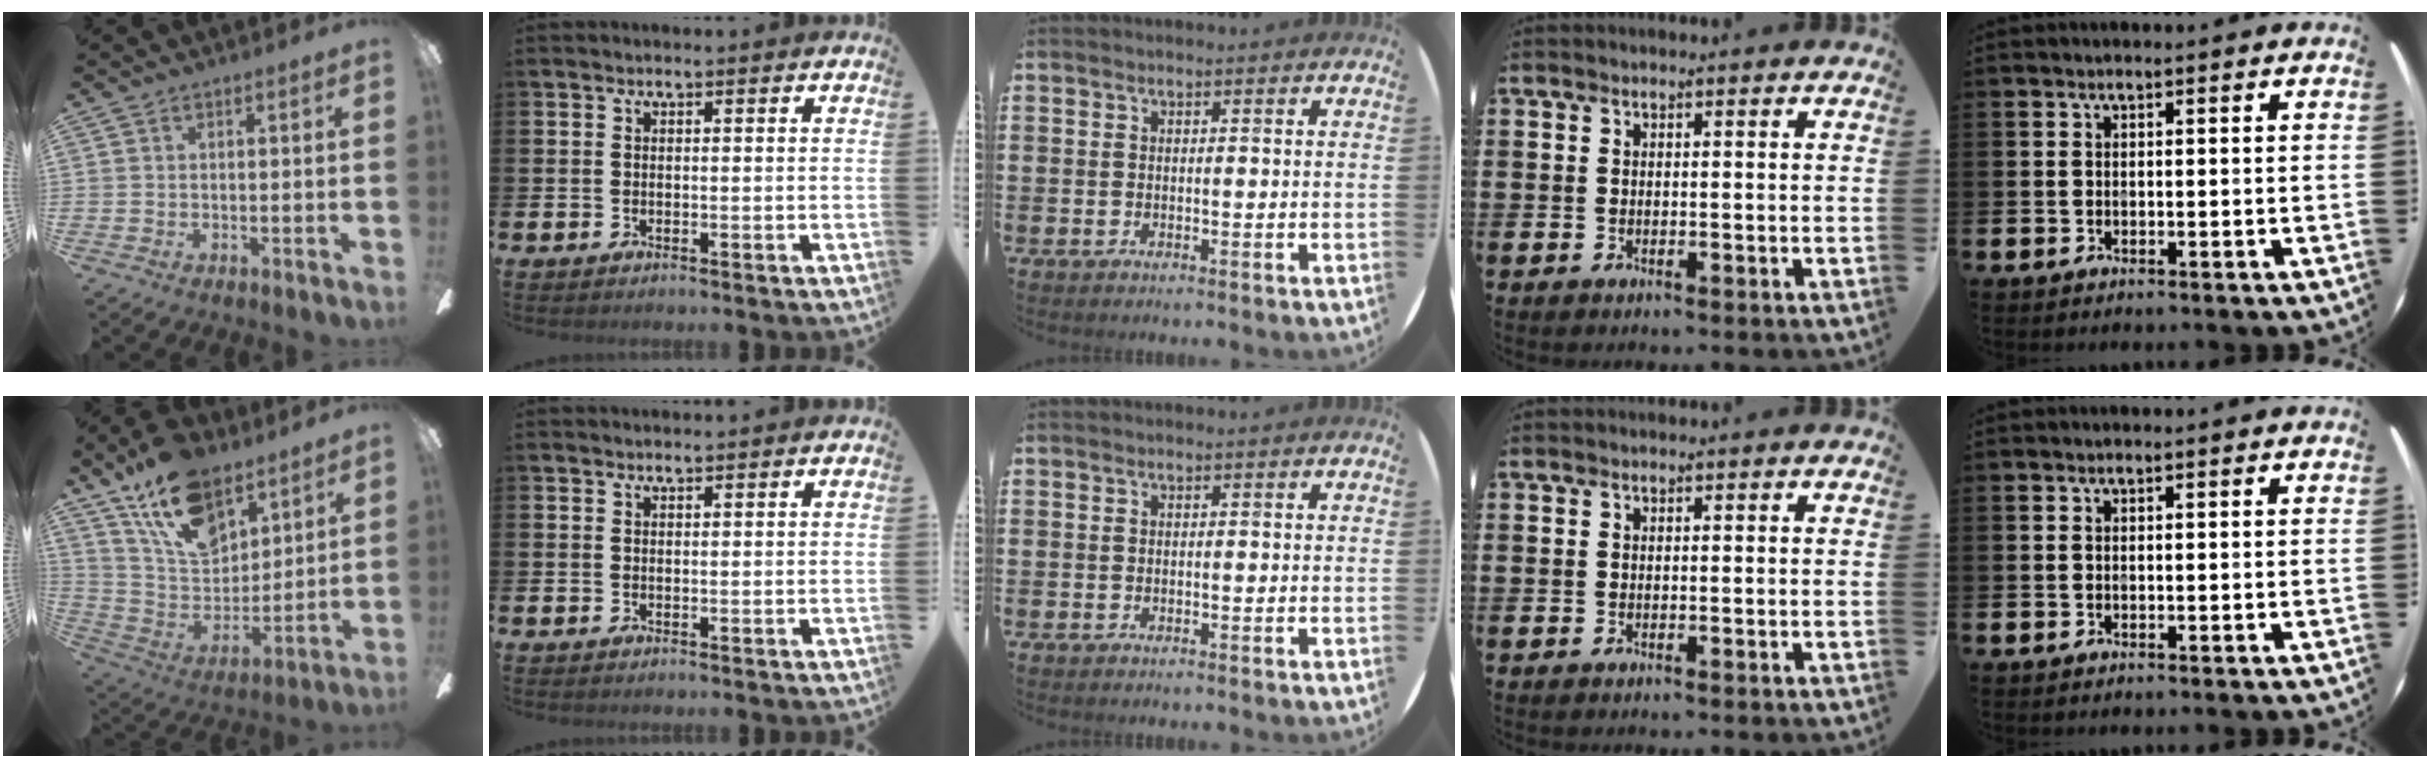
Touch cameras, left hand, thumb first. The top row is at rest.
{"thumb": {"total": 18.1, "force": [12.3, 9.7, 9.1], "torque": [-0.173, -0.058, 0.229]}, "index": {"total": 0.8, "force": [0.8, 0.0, 0.0], "torque": [0.008, -0.003, 0.013]}}